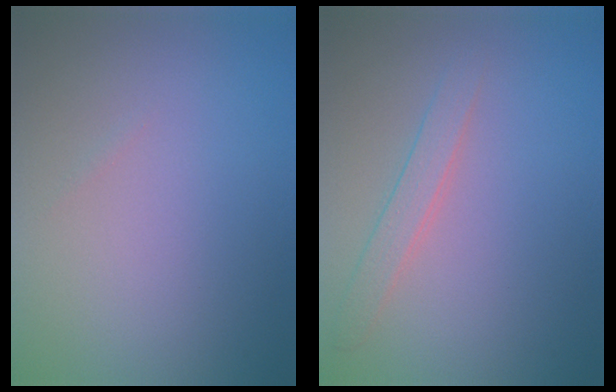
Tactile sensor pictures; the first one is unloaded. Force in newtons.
{"total": 1.8, "press": 1.8, "slide": 0.1}